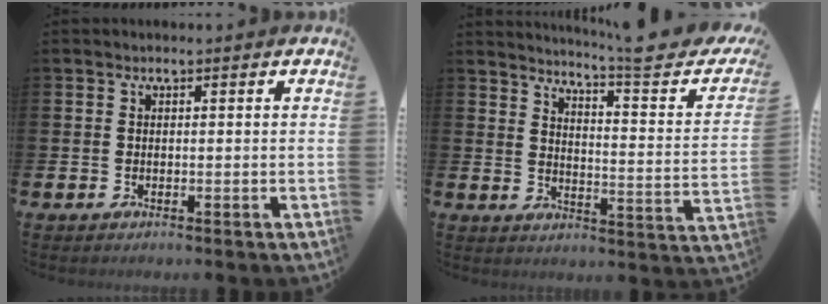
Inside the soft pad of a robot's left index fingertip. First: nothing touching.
{"total": 6.2, "force": [5.2, 0.0, 3.4], "torque": [-0.054, -0.052, 0.073]}